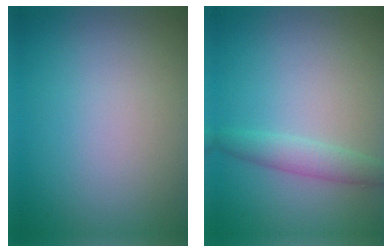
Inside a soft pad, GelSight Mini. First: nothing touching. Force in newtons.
{"total": 2.3, "press": 2.3, "slide": 0.0}